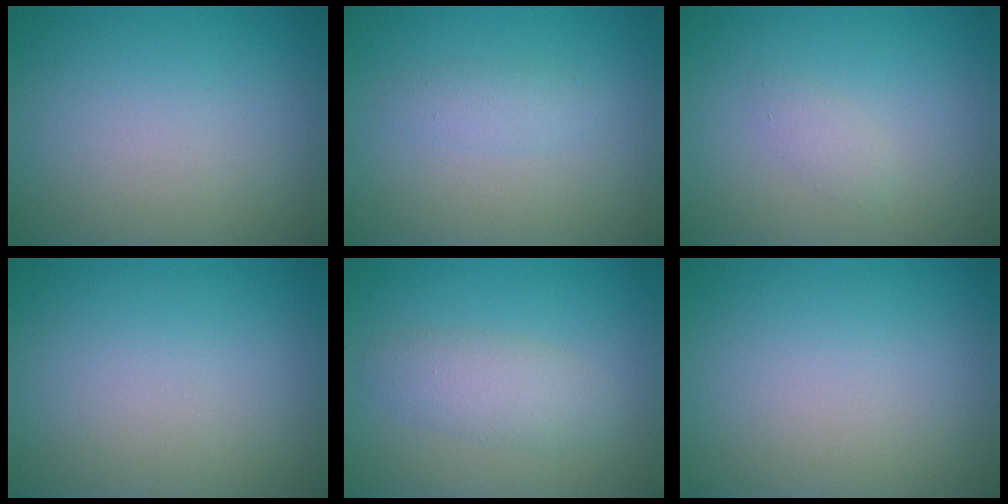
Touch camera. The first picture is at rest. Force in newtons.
{"total": 1.4, "press": 1.4, "slide": 0.1}
{"total": 1.0, "press": 1.0, "slide": 0.0}
{"total": 0.0}
{"total": 2.6, "press": 2.6, "slide": 0.1}
{"total": 0.0}